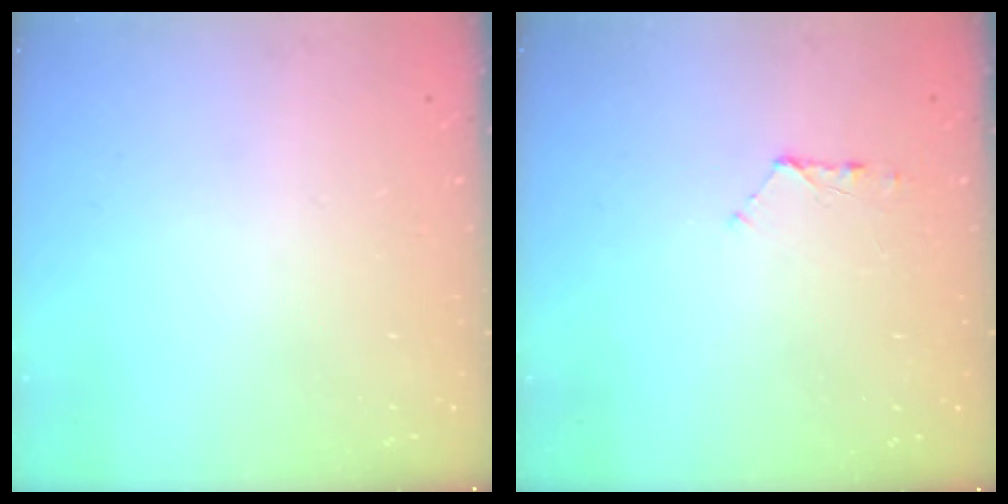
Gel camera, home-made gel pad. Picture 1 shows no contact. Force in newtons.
{"total": 5.5, "press": 5.5, "slide": 0.6}